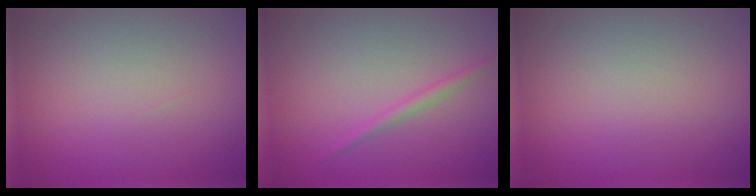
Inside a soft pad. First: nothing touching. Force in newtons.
{"total": 1.2, "press": 1.2, "slide": 0.1}
{"total": 0.0}